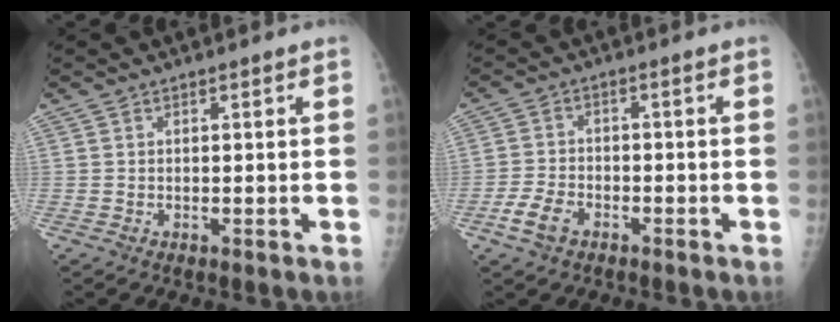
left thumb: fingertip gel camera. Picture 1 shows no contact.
{"total": 4.9, "force": [-2.9, 2.9, 2.8], "torque": [-0.059, 0.012, -0.054]}